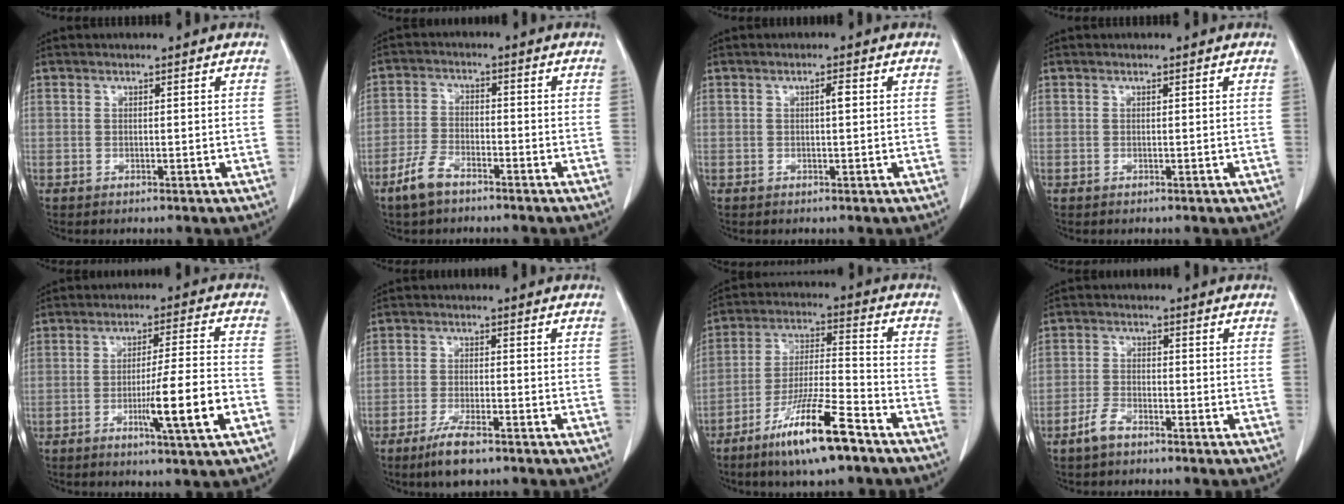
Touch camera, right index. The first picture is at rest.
{"total": 5.2, "force": [-3.7, 2.3, 2.8], "torque": [-0.065, 0.001, -0.069]}
{"total": 1.3, "force": [0.2, 0.2, 1.2], "torque": [-0.021, 0.003, 0.002]}
{"total": 0.0}
{"total": 10.4, "force": [-3.6, -0.5, 9.8], "torque": [-0.156, -0.010, -0.060]}
{"total": 5.7, "force": [-4.0, 0.9, 4.0], "torque": [-0.078, -0.010, -0.065]}
{"total": 13.8, "force": [-8.9, 1.1, 10.5], "torque": [-0.201, -0.028, -0.164]}
{"total": 3.2, "force": [-2.5, 1.3, 1.7], "torque": [-0.035, 0.003, -0.046]}